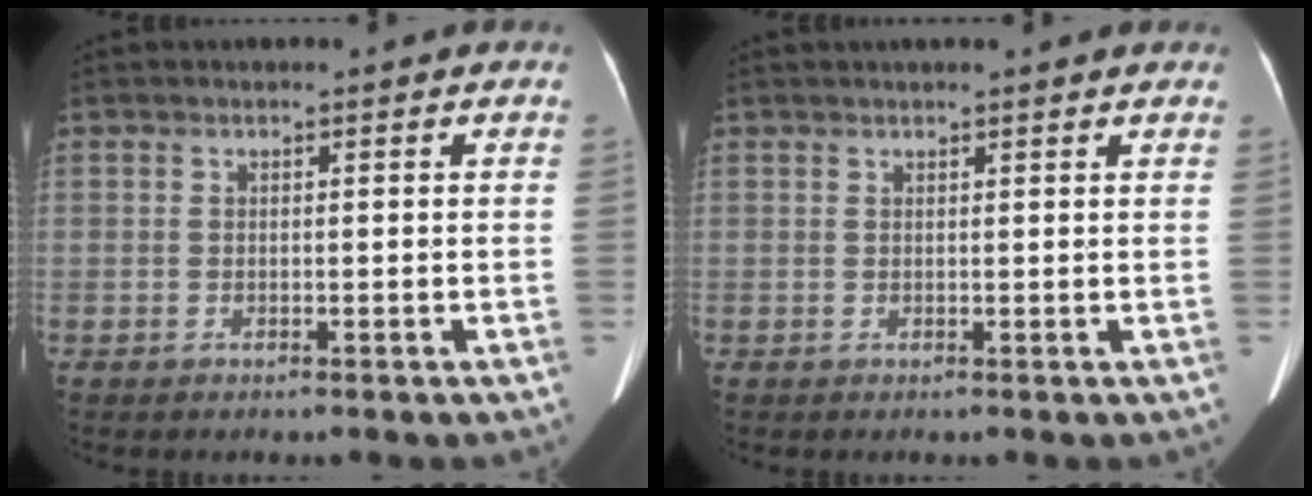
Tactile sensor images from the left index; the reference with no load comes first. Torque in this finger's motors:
{"motor_torque": [1.04, -1.10, 0.13, 0.02]}